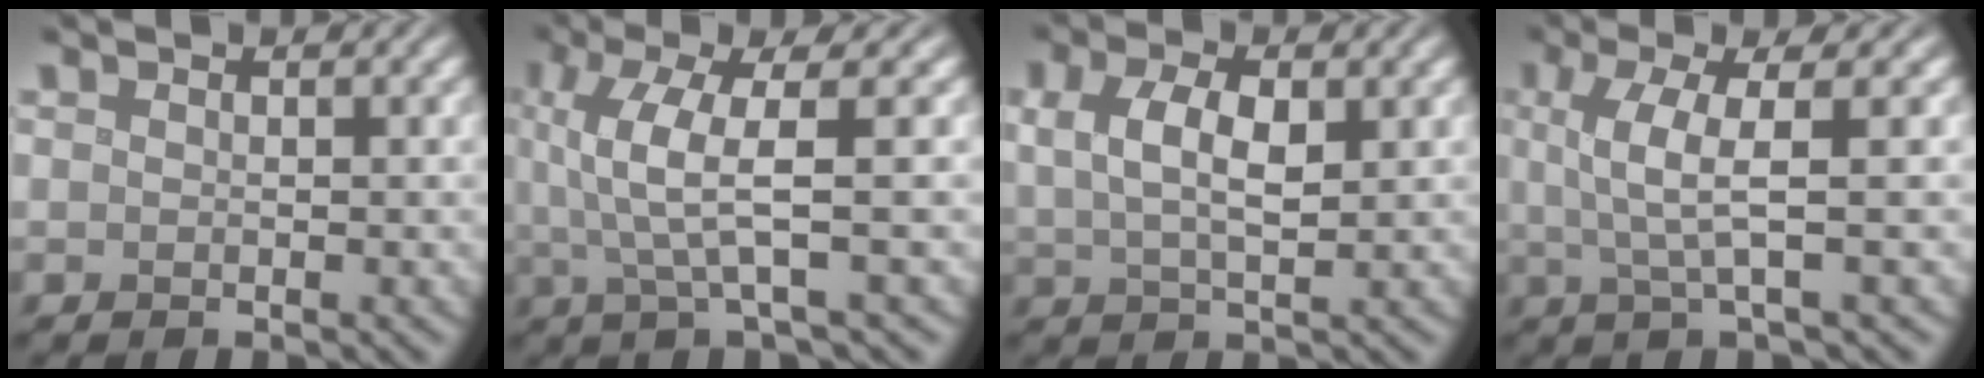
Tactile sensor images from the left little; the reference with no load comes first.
{"total": 5.7, "force": [0.8, 1.0, 5.6], "torque": [-0.117, 0.009, 0.014]}
{"total": 4.1, "force": [1.2, 1.8, 3.5], "torque": [-0.074, 0.003, 0.022]}
{"total": 4.3, "force": [0.7, 0.8, 4.2], "torque": [-0.078, 0.007, 0.013]}